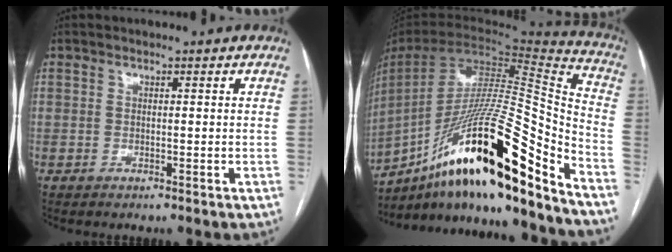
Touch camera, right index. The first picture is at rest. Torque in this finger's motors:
{"motor_torque": [1.19, -0.95, 1.05, 0.21]}